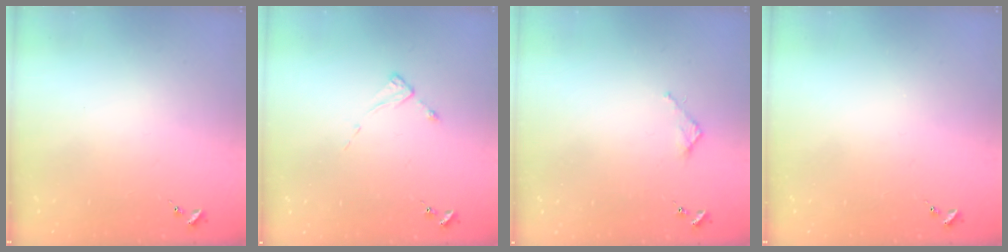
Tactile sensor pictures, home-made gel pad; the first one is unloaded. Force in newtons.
{"total": 2.6, "press": 2.6, "slide": 0.2}
{"total": 2.7, "press": 2.7, "slide": 0.2}
{"total": 0.0}